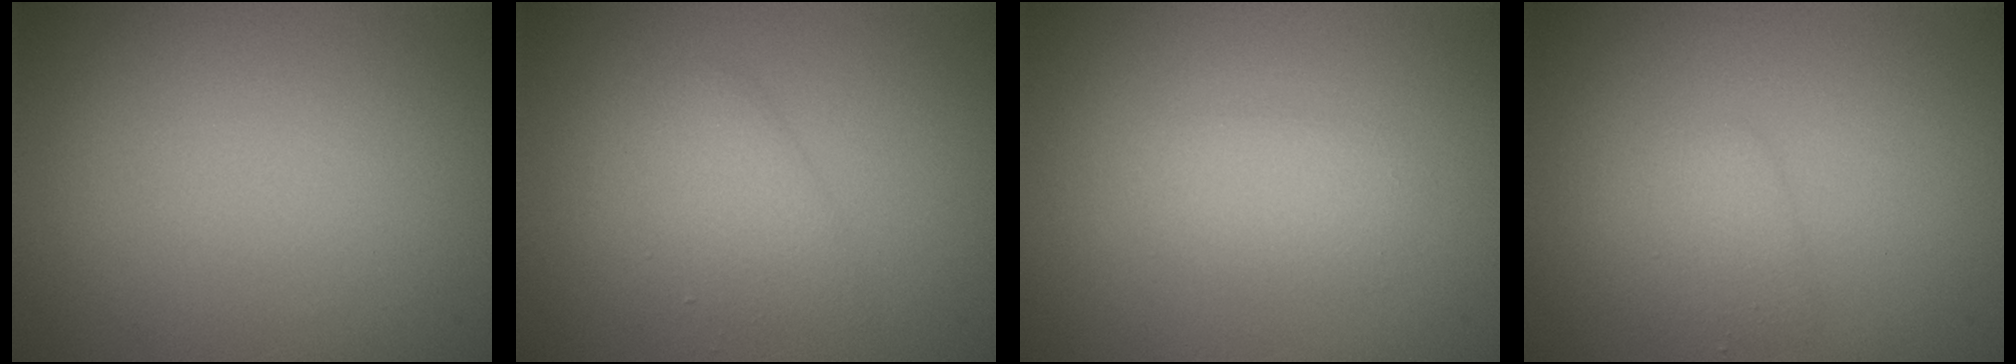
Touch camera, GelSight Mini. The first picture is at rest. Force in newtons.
{"total": 2.4, "press": 2.4, "slide": 0.2}
{"total": 1.5, "press": 1.5, "slide": 0.1}
{"total": 1.9, "press": 1.9, "slide": 0.0}